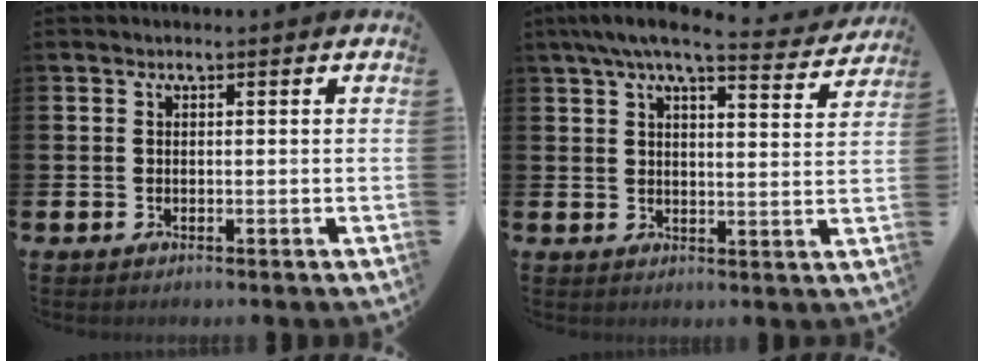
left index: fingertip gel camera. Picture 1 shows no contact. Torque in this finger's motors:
{"motor_torque": [1.05, -1.09, 0.74, 0.21]}